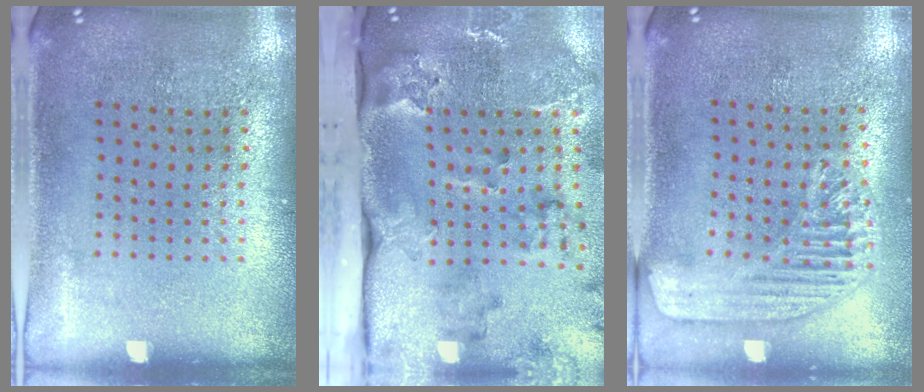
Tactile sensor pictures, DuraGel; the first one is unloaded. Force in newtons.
{"total": 3.8, "press": 2.7, "slide": 2.7}
{"total": 1.7, "press": 1.6, "slide": 0.5}